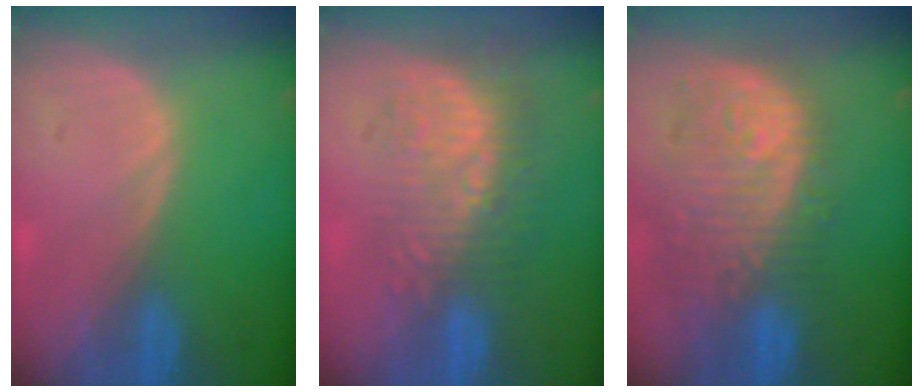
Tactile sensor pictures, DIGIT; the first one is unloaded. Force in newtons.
{"total": 9.4, "press": 8.5, "slide": 4.0}
{"total": 12.1, "press": 10.8, "slide": 5.5}